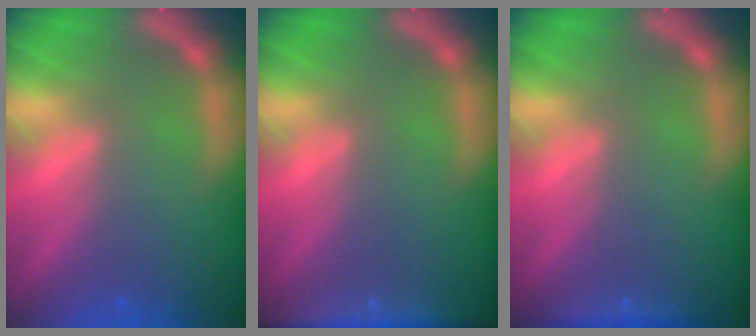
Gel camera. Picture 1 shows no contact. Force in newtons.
{"total": 4.5}
{"total": 1.4}